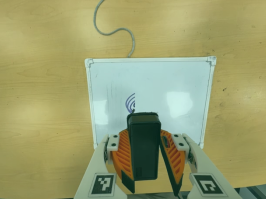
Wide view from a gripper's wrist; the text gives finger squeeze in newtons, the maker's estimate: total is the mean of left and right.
{"total": 7.0, "left": 7.4, "right": 6.6}